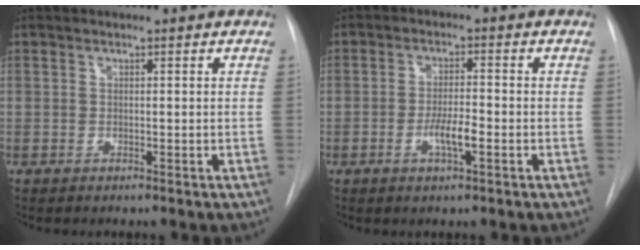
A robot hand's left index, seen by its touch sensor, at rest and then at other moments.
{"total": 4.2, "force": [-1.6, 0.7, 3.8], "torque": [-0.071, -0.003, -0.029]}